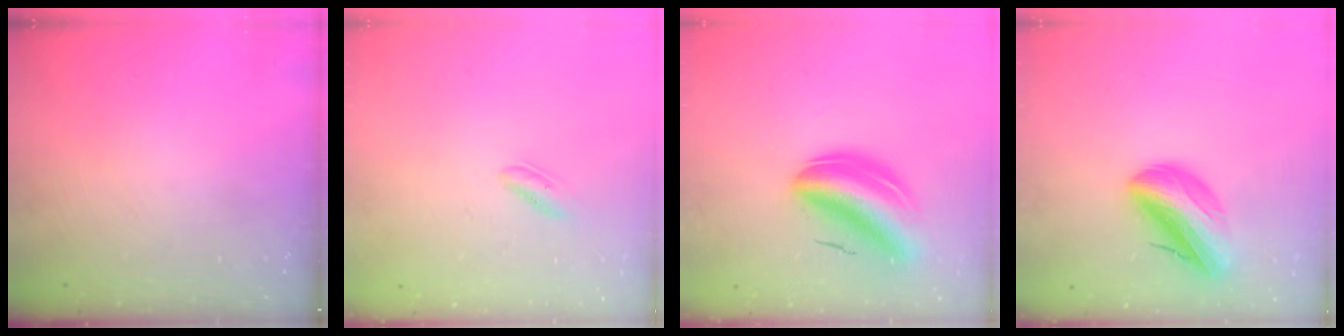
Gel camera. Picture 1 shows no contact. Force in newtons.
{"total": 1.9, "press": 1.8, "slide": 0.6}
{"total": 11.2, "press": 10.6, "slide": 3.4}
{"total": 14.5, "press": 14.1, "slide": 3.4}